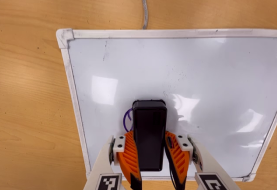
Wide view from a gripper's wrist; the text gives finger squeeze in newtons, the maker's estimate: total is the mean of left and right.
{"total": 11.9, "left": 11.7, "right": 12.2}